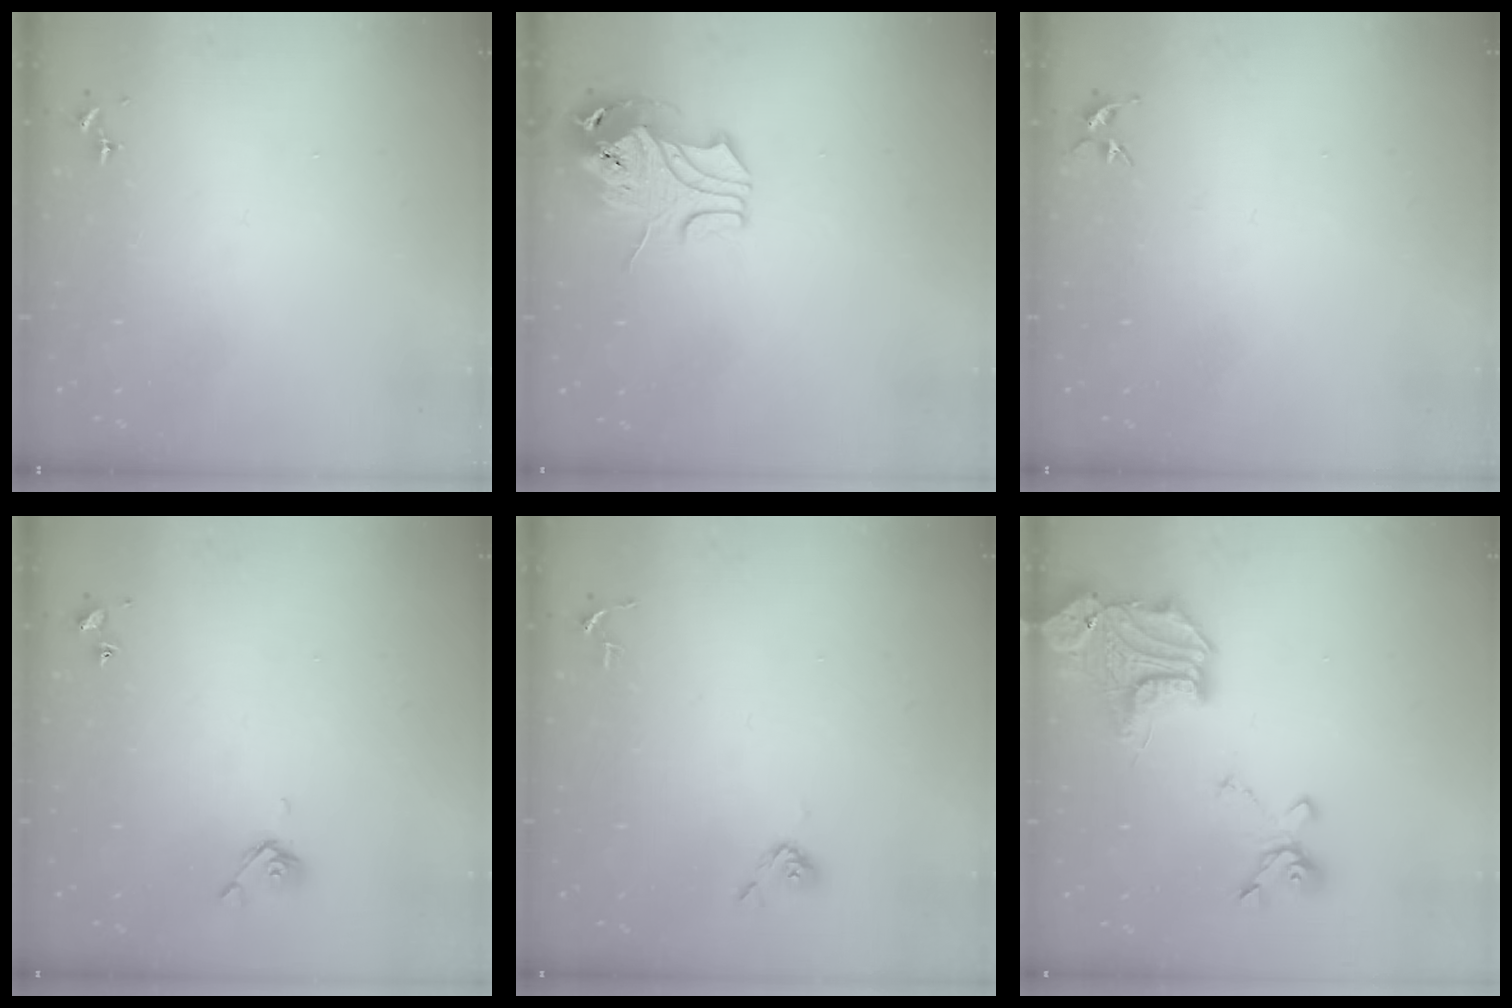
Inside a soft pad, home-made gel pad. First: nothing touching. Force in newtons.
{"total": 10.1, "press": 10.0, "slide": 1.3}
{"total": 5.4, "press": 5.4, "slide": 0.6}
{"total": 4.9, "press": 4.8, "slide": 0.9}
{"total": 4.4, "press": 4.3, "slide": 0.6}
{"total": 22.7, "press": 22.6, "slide": 2.4}